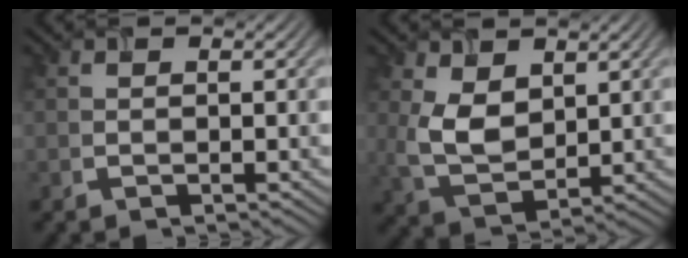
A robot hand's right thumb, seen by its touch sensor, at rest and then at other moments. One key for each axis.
{"total": 6.5, "fx": 2.0, "fy": 4.0, "fz": 4.7, "tx": -0.114, "ty": -0.006, "tz": 0.042}